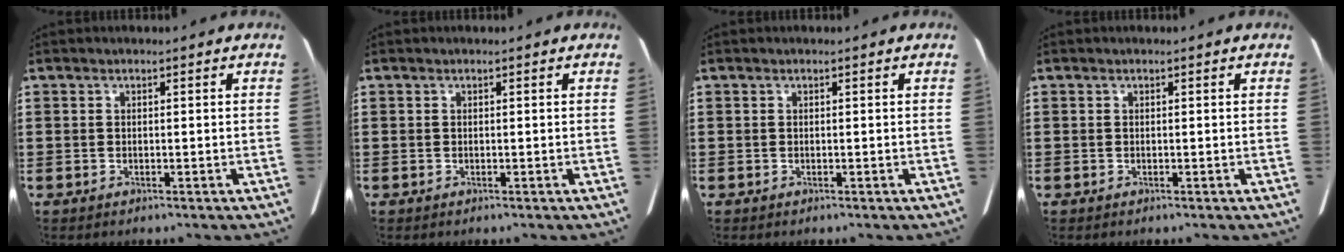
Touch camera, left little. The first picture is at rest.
{"total": 0.0}
{"total": 0.0}
{"total": 0.0}